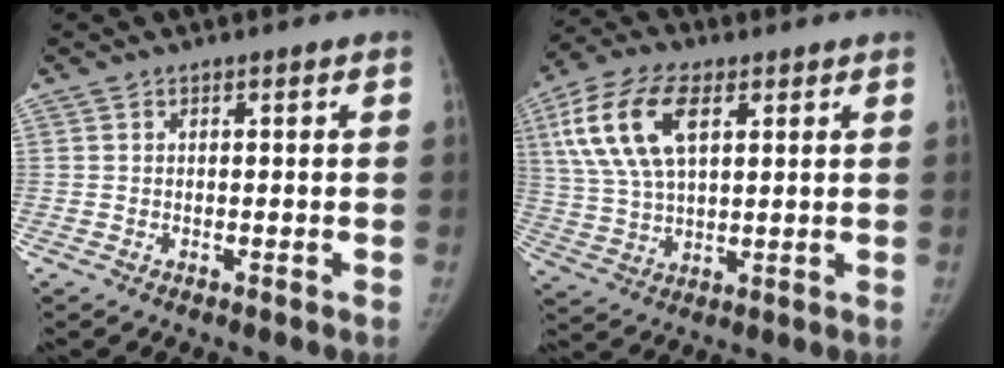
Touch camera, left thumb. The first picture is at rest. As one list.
[{"total": 15.2, "force": [5.5, 7.9, 11.7], "torque": [-0.231, 0.003, 0.107]}]